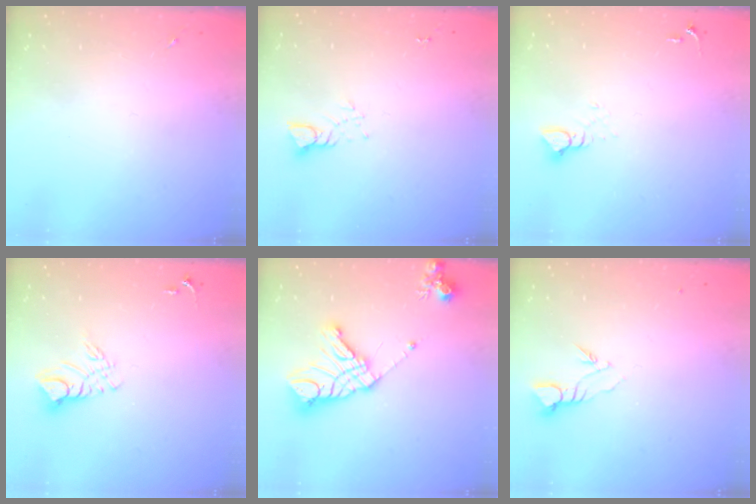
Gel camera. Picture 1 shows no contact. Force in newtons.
{"total": 3.8, "press": 3.8, "slide": 0.3}
{"total": 3.6, "press": 3.6, "slide": 0.2}
{"total": 9.3, "press": 9.3, "slide": 0.9}
{"total": 17.2, "press": 17.0, "slide": 2.4}
{"total": 3.7, "press": 3.6, "slide": 0.4}